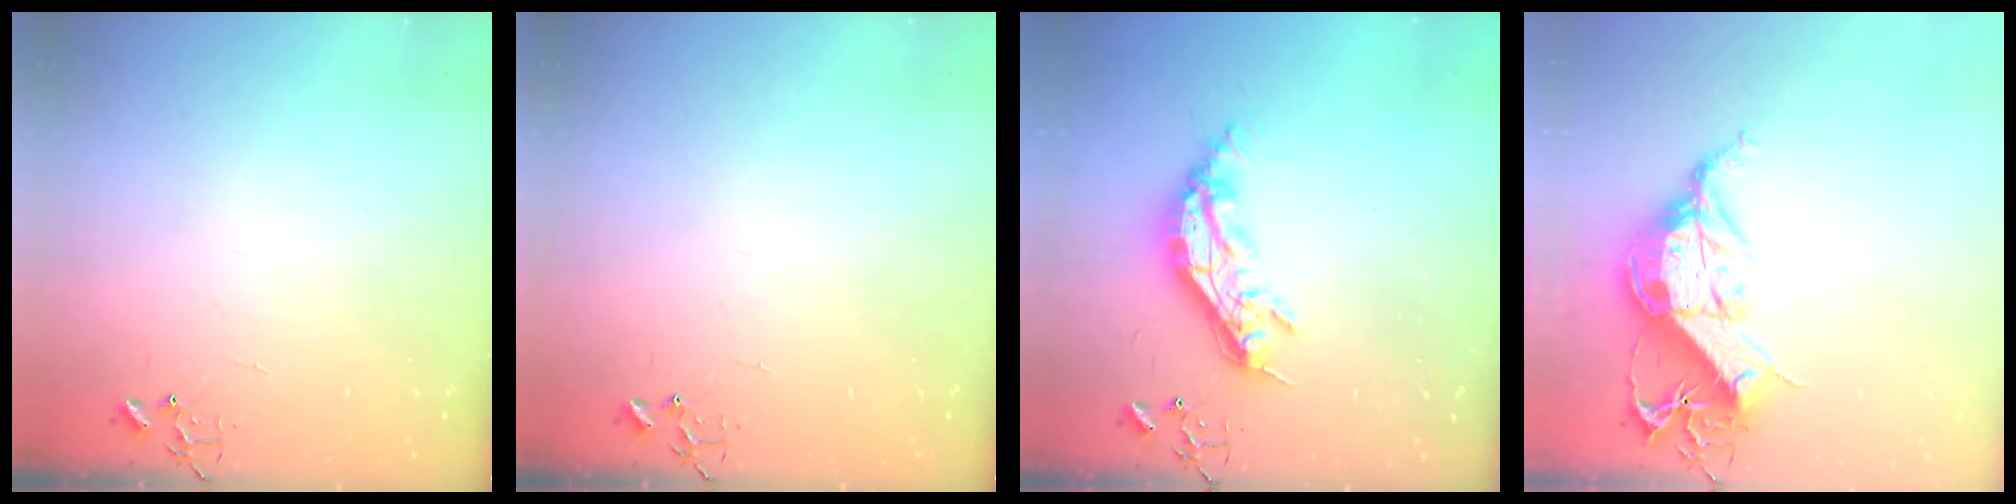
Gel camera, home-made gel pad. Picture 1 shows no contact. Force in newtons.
{"total": 0.0}
{"total": 16.8, "press": 16.8, "slide": 0.3}
{"total": 21.1, "press": 21.1, "slide": 1.5}